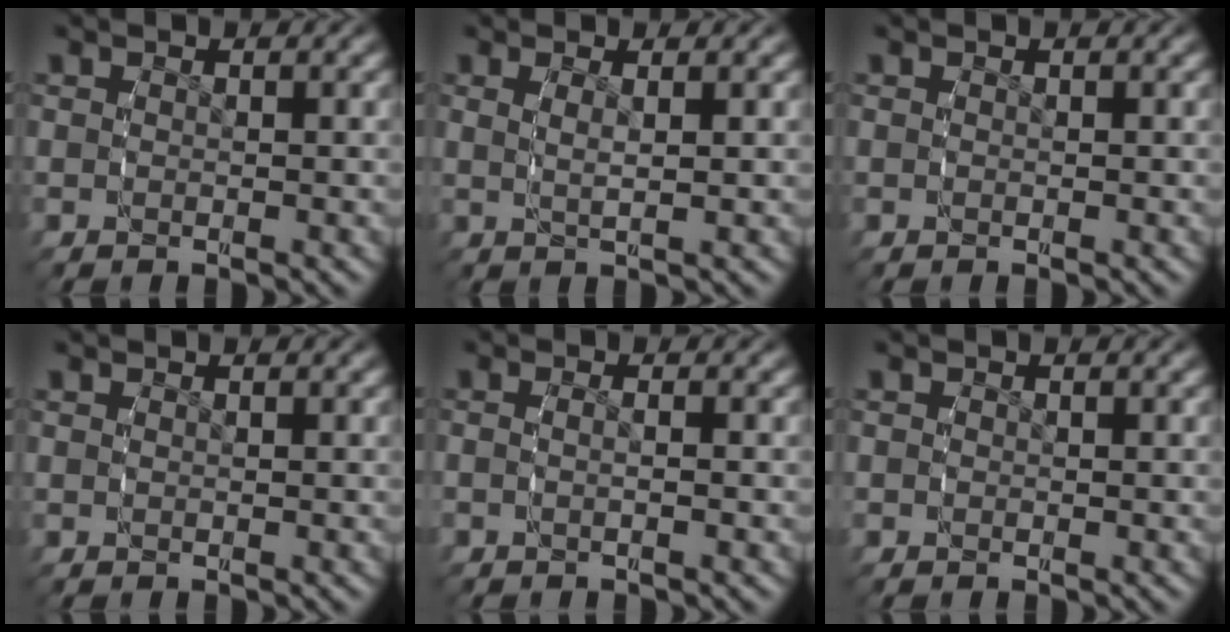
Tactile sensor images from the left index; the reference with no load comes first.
{"total": 1.8, "force": [0.8, 0.0, 1.6], "torque": [-0.031, -0.005, 0.021]}
{"total": 0.0}
{"total": 0.0}
{"total": 1.4, "force": [-0.6, 0.3, 1.2], "torque": [-0.038, -0.004, -0.011]}
{"total": 0.7, "force": [-0.1, 0.7, 0.2], "torque": [-0.012, -0.003, -0.002]}